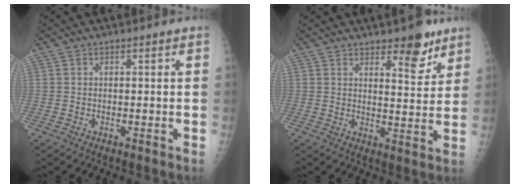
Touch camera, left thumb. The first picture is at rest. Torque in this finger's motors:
{"motor_torque": [0.02, 0.12, -0.17, 0.00, 0.04]}